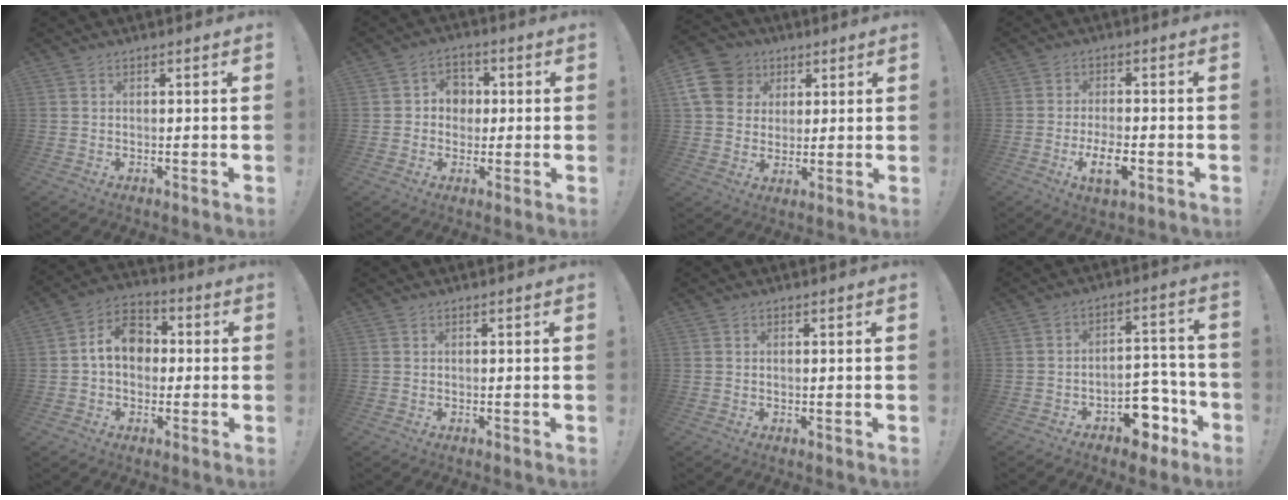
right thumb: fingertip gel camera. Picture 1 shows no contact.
{"total": 6.5, "force": [0.3, 6.1, 2.3], "torque": [-0.036, 0.007, 0.009]}
{"total": 13.6, "force": [4.4, 11.6, 5.6], "torque": [-0.090, -0.015, 0.094]}
{"total": 7.9, "force": [-3.0, 3.2, 6.6], "torque": [-0.121, 0.002, -0.052]}
{"total": 10.8, "force": [0.9, 8.2, 7.0], "torque": [-0.106, 0.016, 0.022]}
{"total": 0.0}
{"total": 0.0}
{"total": 11.3, "force": [-6.6, 6.8, 6.0], "torque": [-0.055, 0.065, -0.105]}